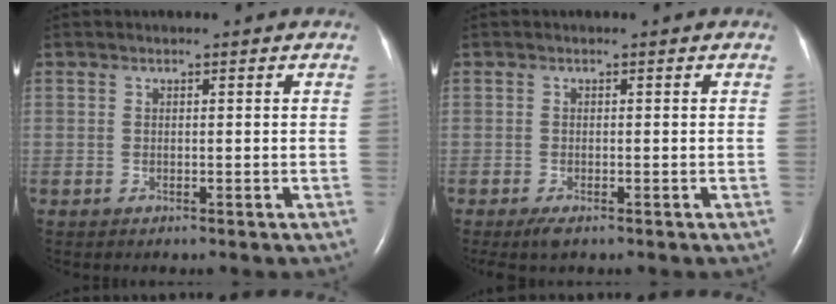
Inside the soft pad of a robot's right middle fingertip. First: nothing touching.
{"total": 2.1, "force": [-1.4, 0.6, 1.5], "torque": [-0.036, -0.008, -0.023]}